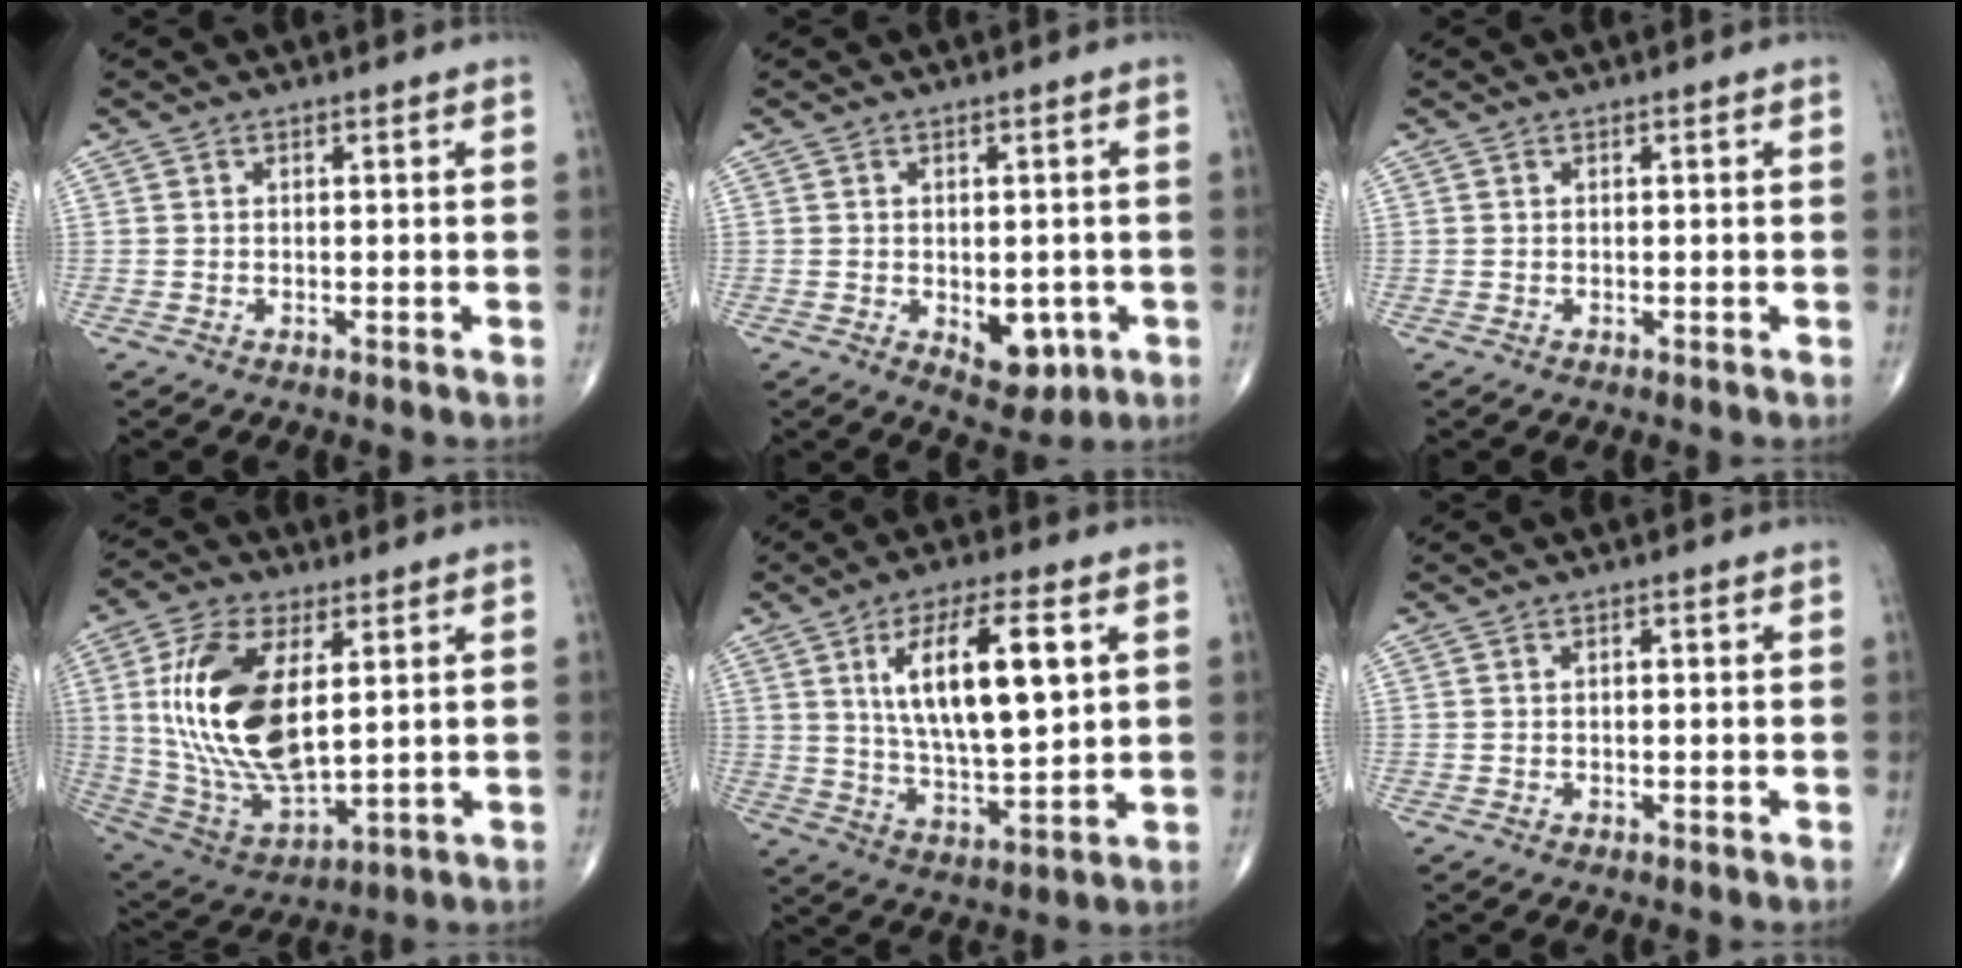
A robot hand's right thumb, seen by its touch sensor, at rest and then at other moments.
{"total": 6.6, "force": [-1.7, 4.0, 5.0], "torque": [-0.037, -0.005, -0.011]}
{"total": 0.0}
{"total": 20.6, "force": [4.0, 10.2, 17.4], "torque": [-0.340, -0.021, 0.083]}
{"total": 16.3, "force": [4.6, 5.6, 14.6], "torque": [-0.239, -0.013, 0.087]}
{"total": 0.7, "force": [0.1, 0.3, 0.6], "torque": [-0.010, 0.002, 0.001]}